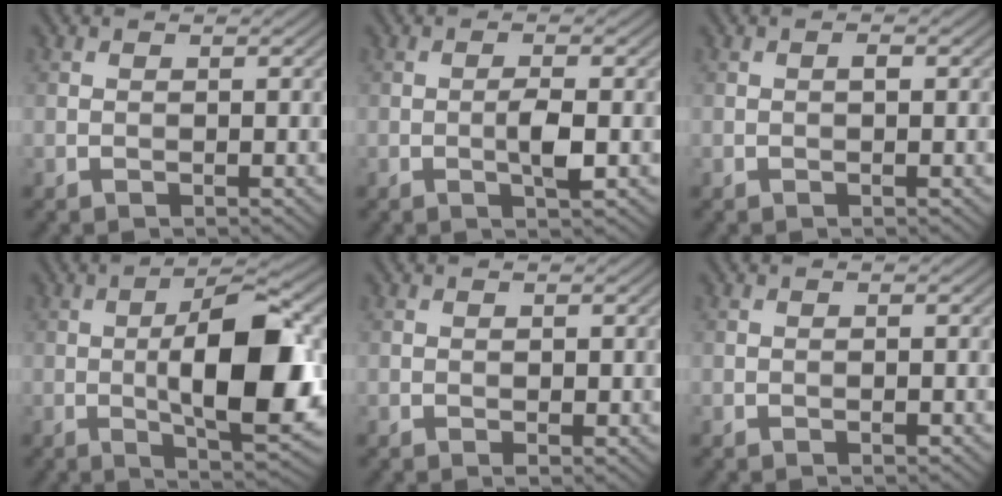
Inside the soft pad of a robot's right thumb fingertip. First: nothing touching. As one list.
[{"total": 2.8, "force": [-0.6, 0.5, 2.7], "torque": [-0.050, 0.002, -0.014]}, {"total": 0.6, "force": [0.0, 0.1, 0.6], "torque": [-0.010, 0.002, -0.001]}, {"total": 12.6, "force": [-0.7, 4.2, 11.9], "torque": [-0.185, 0.000, -0.012]}, {"total": 0.7, "force": [-0.1, 0.4, 0.6], "torque": [-0.008, -0.001, -0.002]}, {"total": 0.5, "force": [-0.3, 0.1, 0.4], "torque": [-0.006, 0.000, -0.004]}]